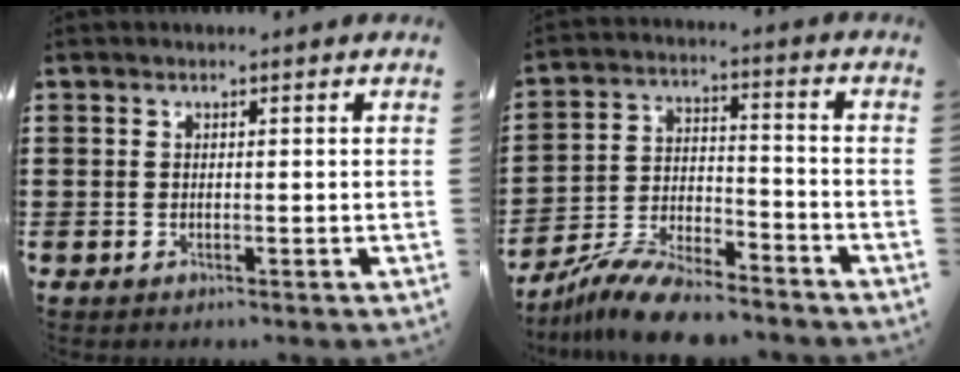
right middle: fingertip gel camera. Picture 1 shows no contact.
{"total": 9.9, "force": [-9.0, 1.5, 3.8], "torque": [-0.071, 0.021, -0.173]}